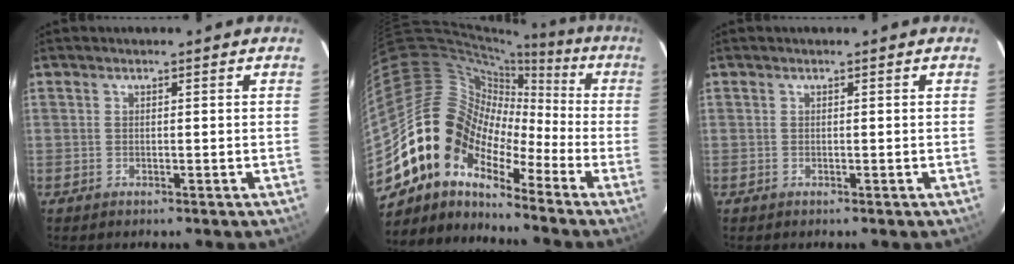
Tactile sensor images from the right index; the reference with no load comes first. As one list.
[{"total": 13.6, "force": [-8.8, 8.6, 5.8], "torque": [-0.102, 0.021, -0.188]}, {"total": 0.0}]